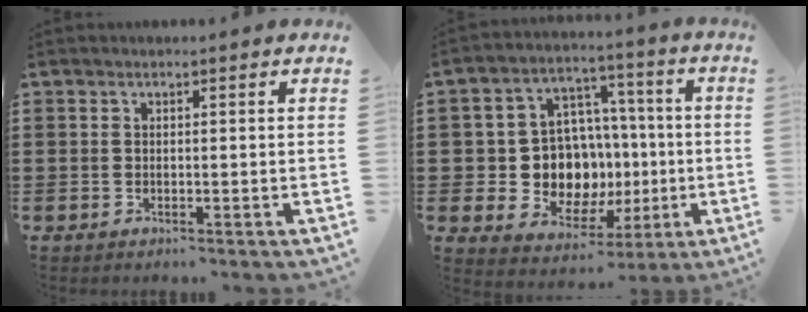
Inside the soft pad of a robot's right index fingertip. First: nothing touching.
{"total": 11.3, "force": [-0.4, 9.8, 5.6], "torque": [-0.131, 0.001, 0.004]}